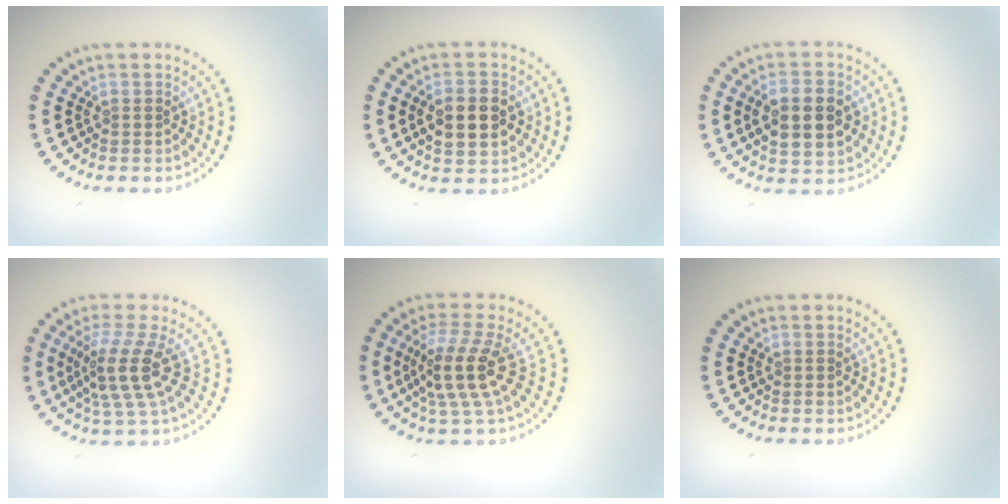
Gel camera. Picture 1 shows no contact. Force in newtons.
{"total": 3.8, "press": 3.8, "slide": 0.4}
{"total": 5.7, "press": 5.7, "slide": 0.4}
{"total": 4.2, "press": 3.1, "slide": 2.8}
{"total": 4.6, "press": 3.8, "slide": 2.5}
{"total": 0.0}